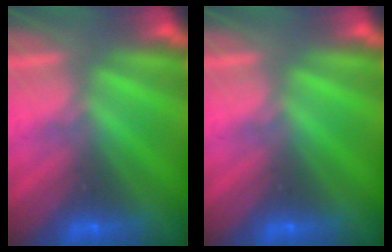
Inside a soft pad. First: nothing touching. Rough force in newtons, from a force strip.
{"total": 0.0}